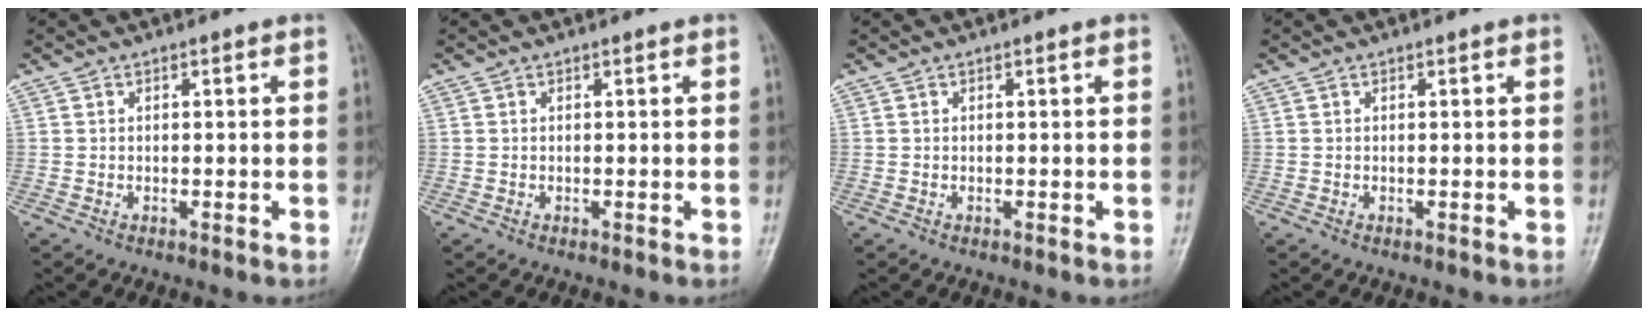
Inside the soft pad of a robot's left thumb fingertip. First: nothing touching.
{"total": 0.0}
{"total": 0.0}
{"total": 0.0}